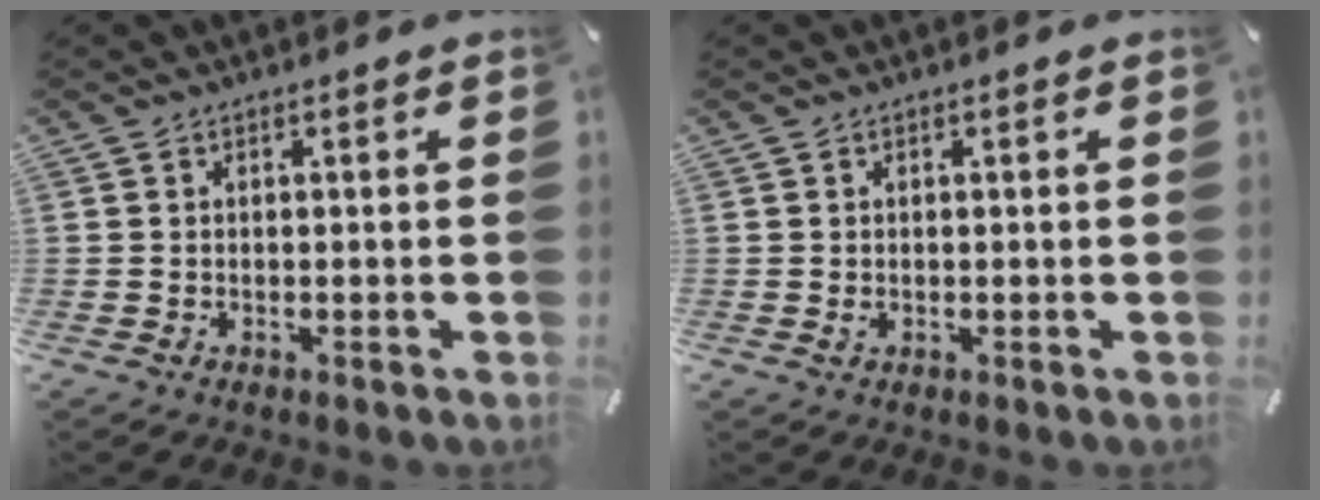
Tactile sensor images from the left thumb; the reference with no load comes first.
{"total": 0.8, "force": [0.1, 0.4, 0.7], "torque": [-0.013, 0.001, 0.000]}